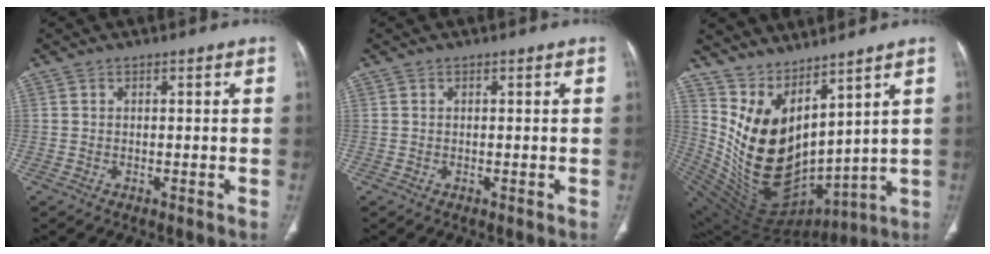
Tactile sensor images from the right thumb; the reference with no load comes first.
{"total": 0.0}
{"total": 15.4, "force": [8.8, 6.9, 10.6], "torque": [-0.144, -0.082, 0.200]}